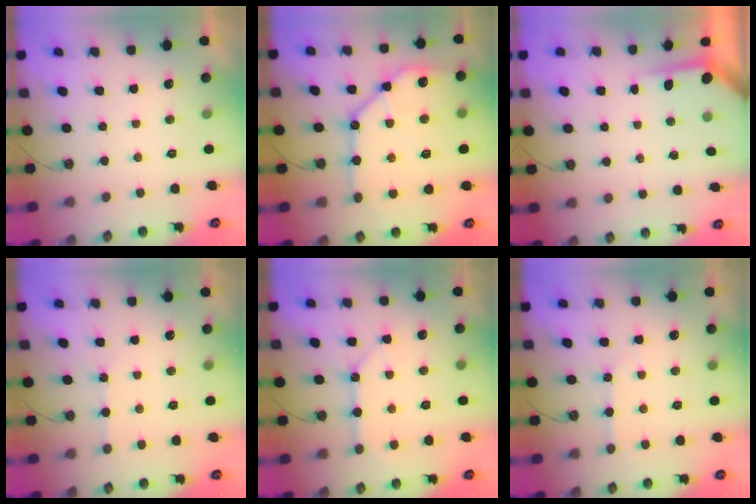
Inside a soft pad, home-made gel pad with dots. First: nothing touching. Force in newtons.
{"total": 18.7, "press": 18.6, "slide": 2.0}
{"total": 3.7, "press": 3.7, "slide": 0.4}
{"total": 1.9, "press": 1.9, "slide": 0.4}
{"total": 10.3, "press": 10.3, "slide": 1.1}
{"total": 3.9, "press": 3.8, "slide": 0.6}